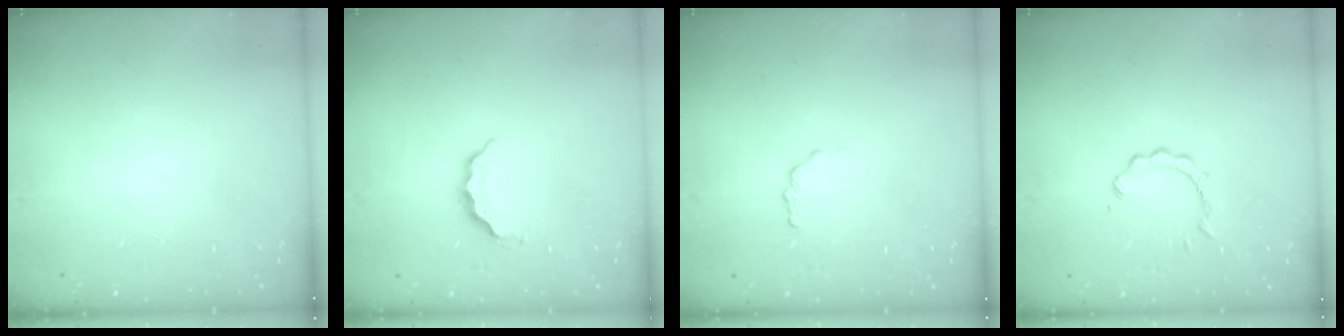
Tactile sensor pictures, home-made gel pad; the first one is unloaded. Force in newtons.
{"total": 4.8, "press": 4.8, "slide": 0.4}
{"total": 1.0, "press": 1.0, "slide": 0.2}
{"total": 3.8, "press": 3.7, "slide": 0.4}